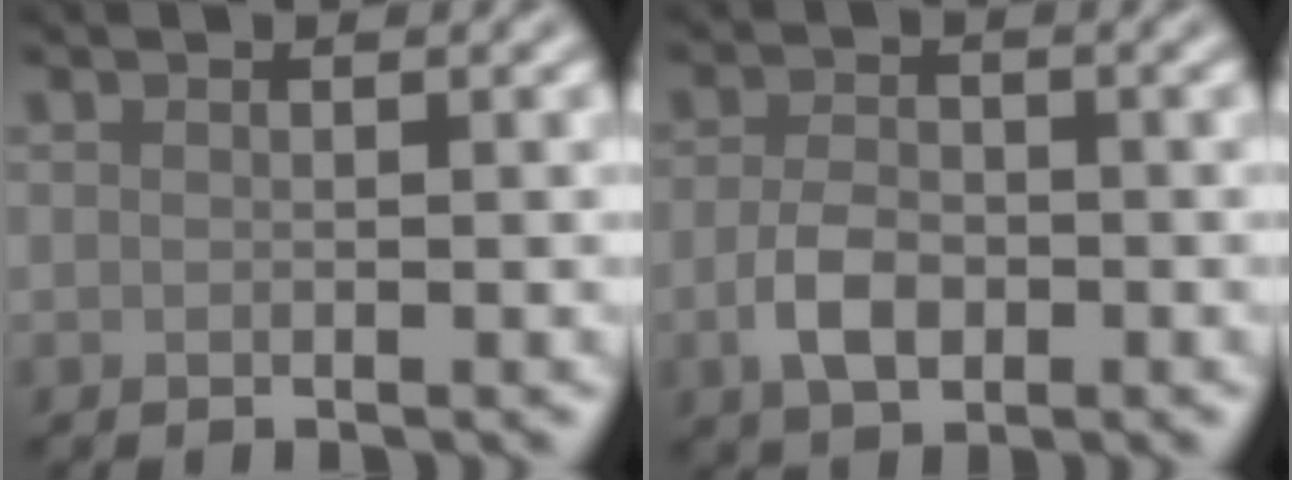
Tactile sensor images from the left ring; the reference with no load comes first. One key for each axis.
{"total": 3.4, "fx": -1.0, "fy": 2.1, "fz": 2.4, "tx": -0.050, "ty": -0.002, "tz": -0.022}